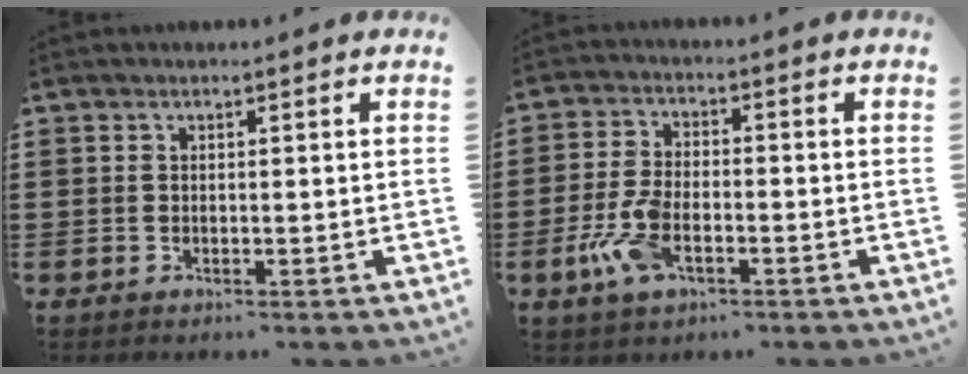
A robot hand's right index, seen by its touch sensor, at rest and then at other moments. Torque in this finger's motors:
{"motor_torque": [1.42, -0.71, 0.61, 0.21]}